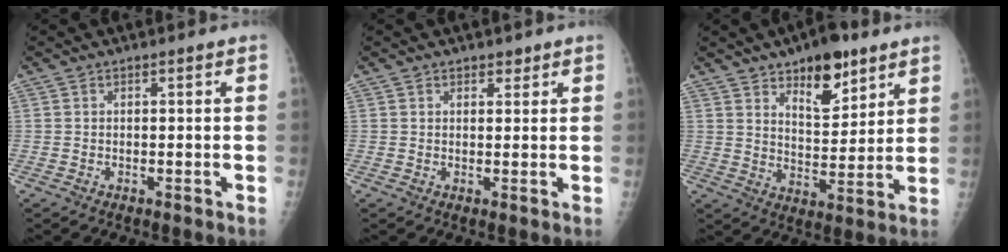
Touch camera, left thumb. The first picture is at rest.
{"total": 1.7, "force": [1.2, 1.1, 0.5], "torque": [0.008, -0.007, 0.014]}
{"total": 12.2, "force": [7.6, 5.5, 7.8], "torque": [-0.085, -0.047, 0.120]}